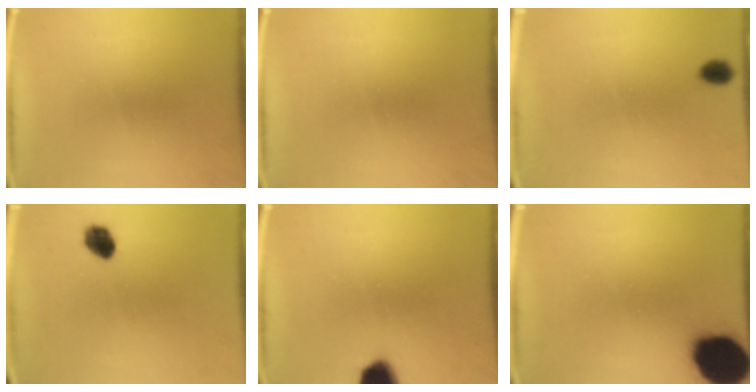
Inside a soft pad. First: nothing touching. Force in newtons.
{"total": 0.0}
{"total": 1.7}
{"total": 5.3}
{"total": 8.8}
{"total": 19.6}